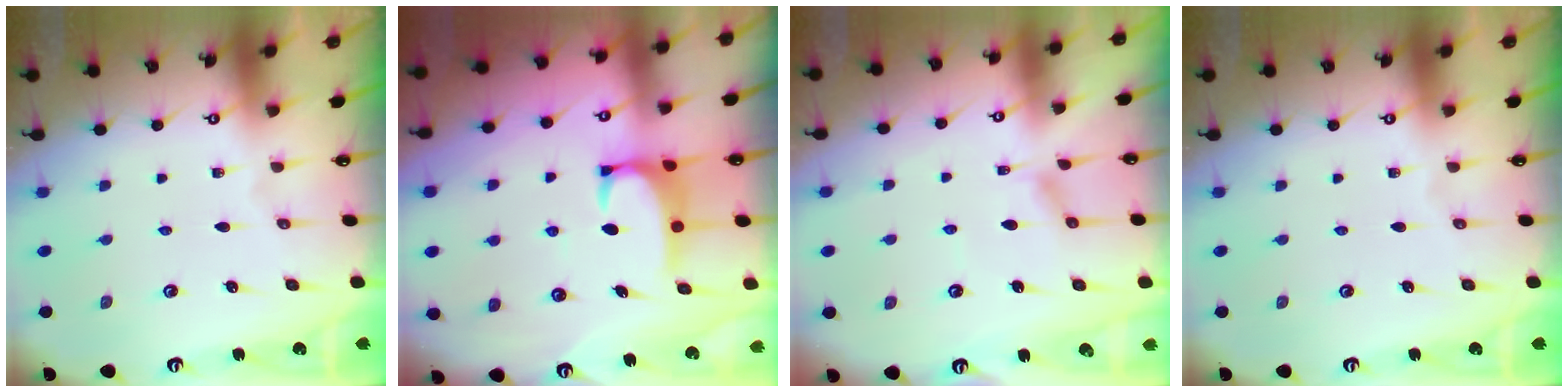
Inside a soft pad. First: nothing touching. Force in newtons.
{"total": 3.5, "press": 3.4, "slide": 0.9}
{"total": 1.4, "press": 1.3, "slide": 0.5}
{"total": 0.0}